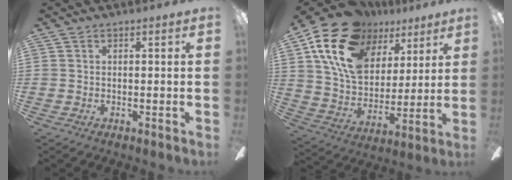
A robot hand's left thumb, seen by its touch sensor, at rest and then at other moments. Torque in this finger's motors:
{"motor_torque": [2.00, 2.03, 1.40, -1.37, 0.22]}